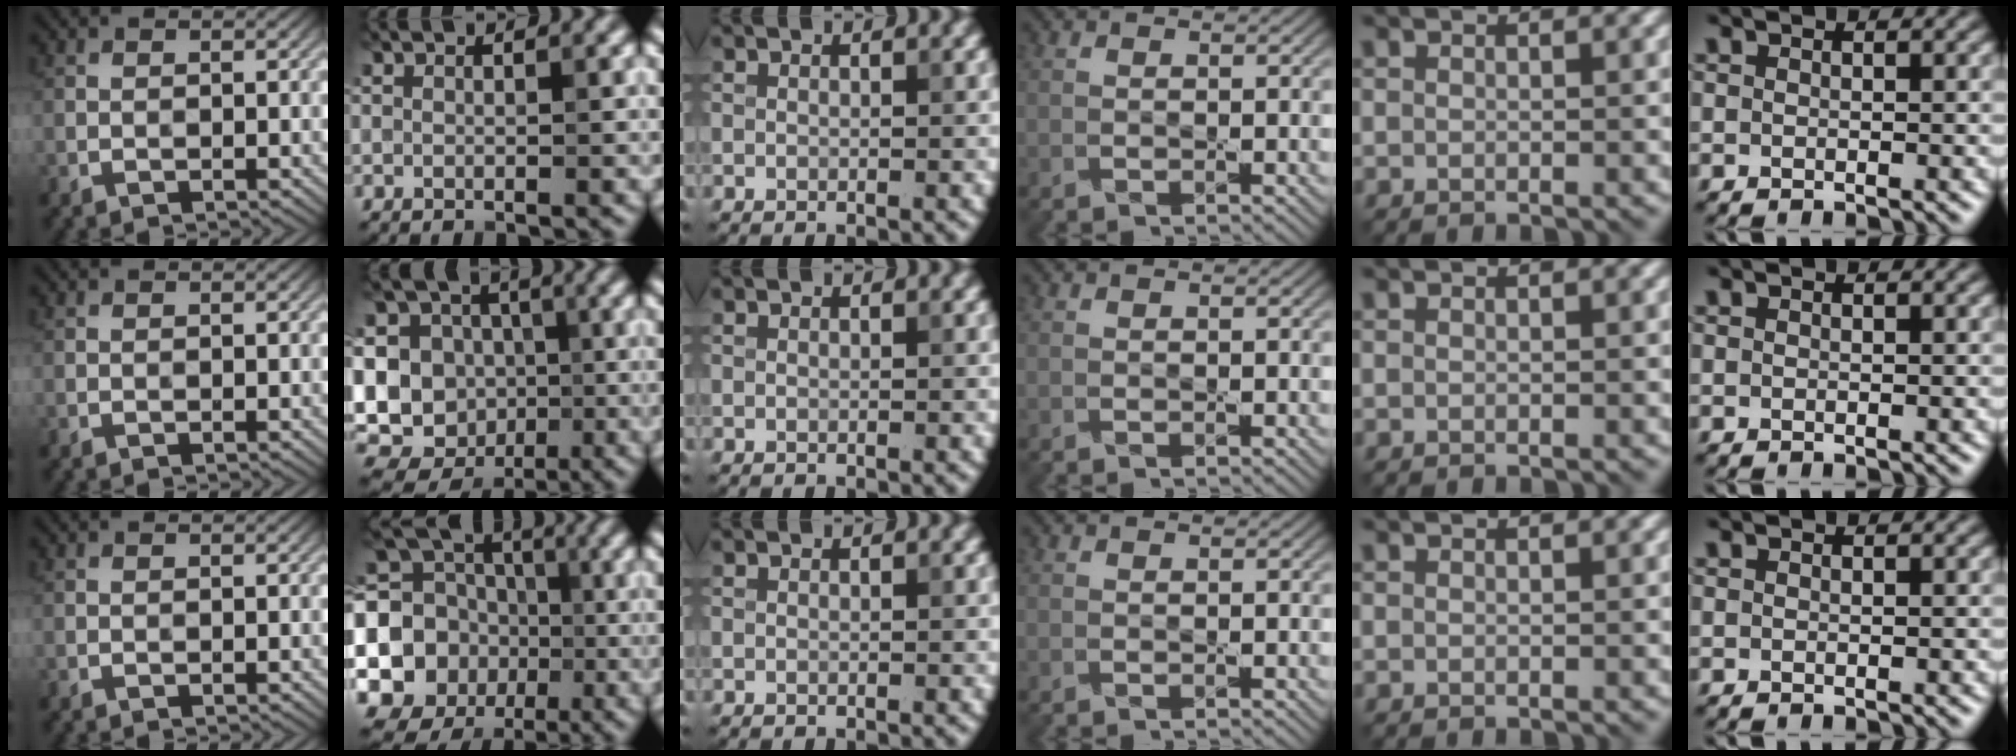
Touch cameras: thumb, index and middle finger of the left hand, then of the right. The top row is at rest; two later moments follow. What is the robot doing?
{"motion": "press", "object": "sticker"}